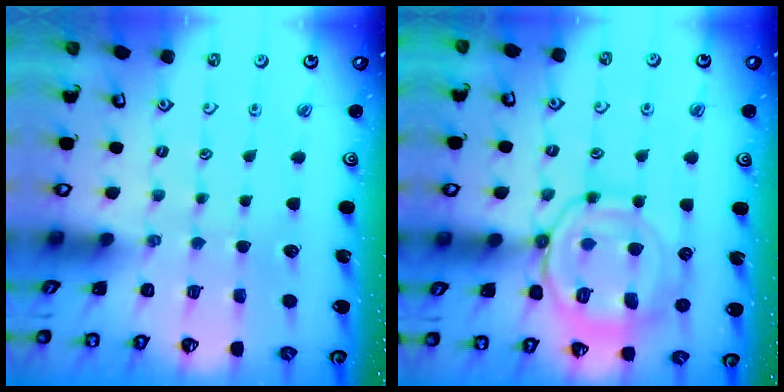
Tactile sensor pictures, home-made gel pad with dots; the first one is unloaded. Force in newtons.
{"total": 14.8, "press": 14.8, "slide": 1.4}